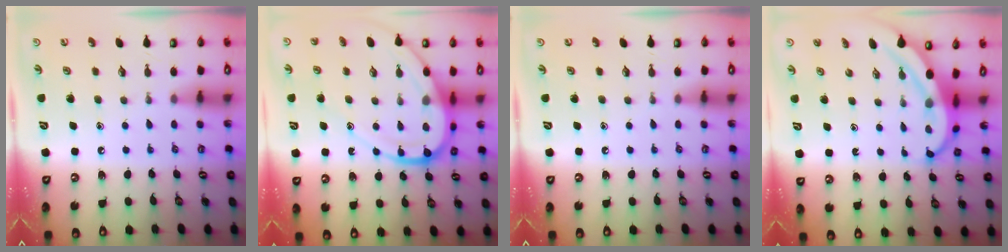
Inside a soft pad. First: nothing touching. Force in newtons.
{"total": 14.0, "press": 13.9, "slide": 1.5}
{"total": 0.0}
{"total": 5.2, "press": 5.2, "slide": 0.8}